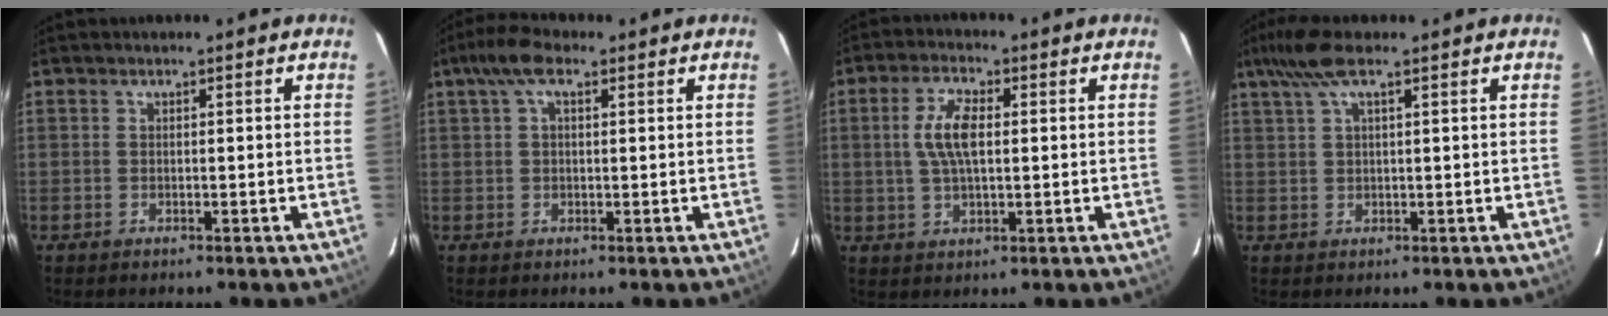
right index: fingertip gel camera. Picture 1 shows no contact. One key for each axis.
{"total": 4.6, "fx": 2.6, "fy": 1.6, "fz": 3.4, "tx": -0.066, "ty": 0.016, "tz": 0.049}
{"total": 7.0, "fx": 1.0, "fy": 2.9, "fz": 6.3, "tx": -0.124, "ty": 0.009, "tz": 0.019}
{"total": 4.9, "fx": 3.3, "fy": -0.1, "fz": 3.6, "tx": -0.070, "ty": 0.012, "tz": 0.067}